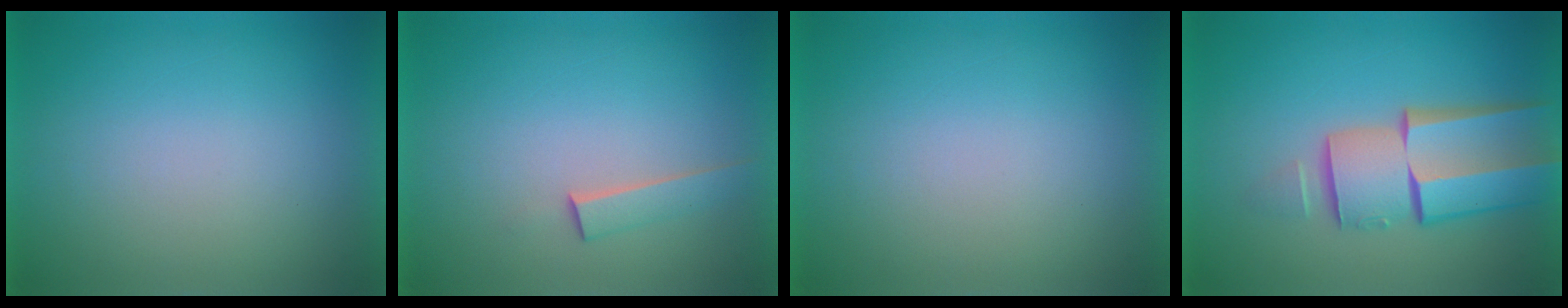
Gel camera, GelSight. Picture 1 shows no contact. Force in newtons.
{"total": 2.0}
{"total": 1.4}
{"total": 7.3}